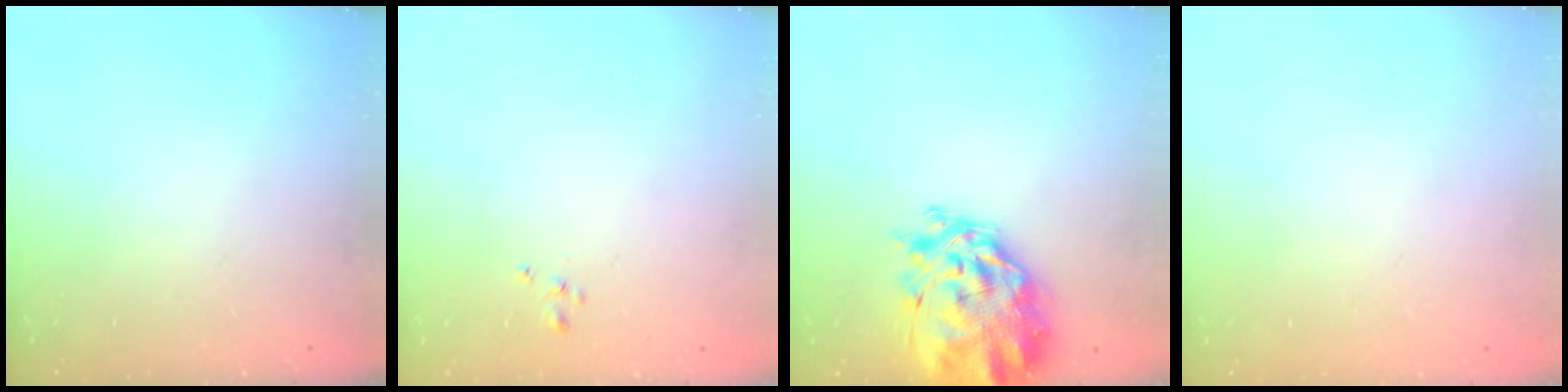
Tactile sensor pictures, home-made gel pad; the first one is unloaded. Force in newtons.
{"total": 2.4, "press": 2.3, "slide": 0.6}
{"total": 10.0, "press": 9.3, "slide": 3.7}
{"total": 1.8, "press": 1.8, "slide": 0.2}